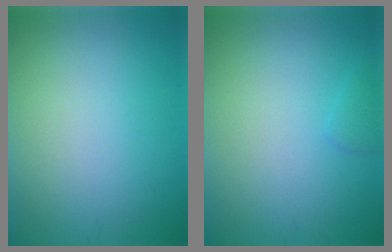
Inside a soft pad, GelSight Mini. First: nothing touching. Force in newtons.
{"total": 0.9, "press": 0.9, "slide": 0.1}